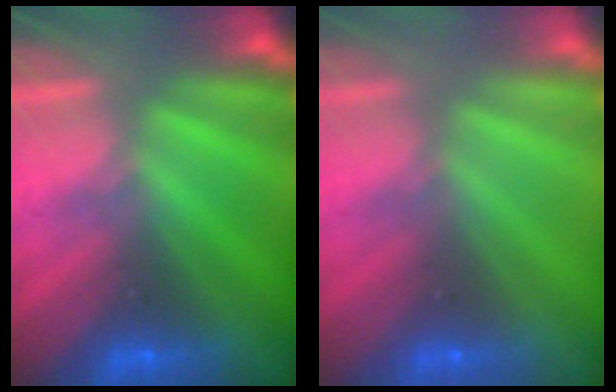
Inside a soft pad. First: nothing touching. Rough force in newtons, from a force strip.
{"total": 2.9}